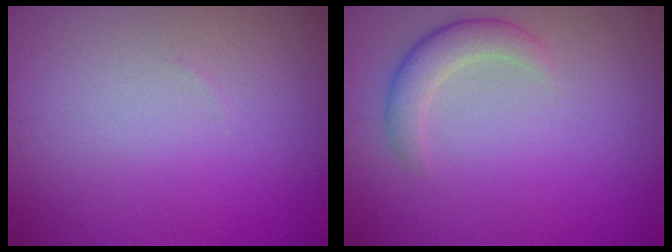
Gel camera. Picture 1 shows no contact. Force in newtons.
{"total": 2.5, "press": 2.5, "slide": 0.1}